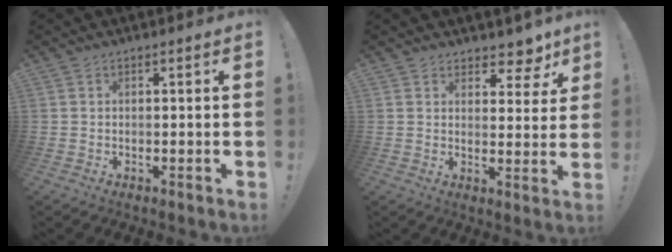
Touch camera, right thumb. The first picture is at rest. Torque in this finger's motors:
{"motor_torque": [-0.12, -0.03, -0.27, 0.23, 0.06]}